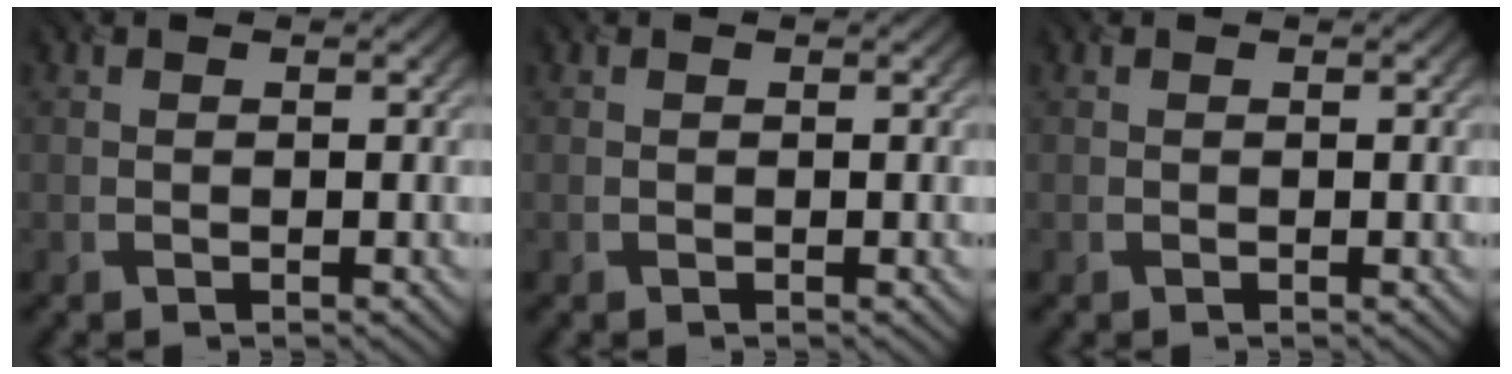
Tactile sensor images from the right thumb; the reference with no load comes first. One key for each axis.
{"total": 0.0}
{"total": 0.0}